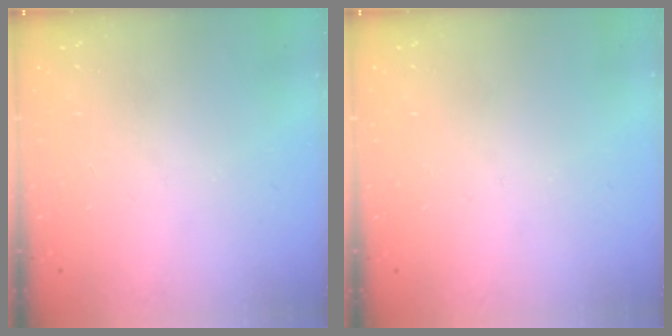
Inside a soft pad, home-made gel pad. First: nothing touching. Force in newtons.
{"total": 0.0}